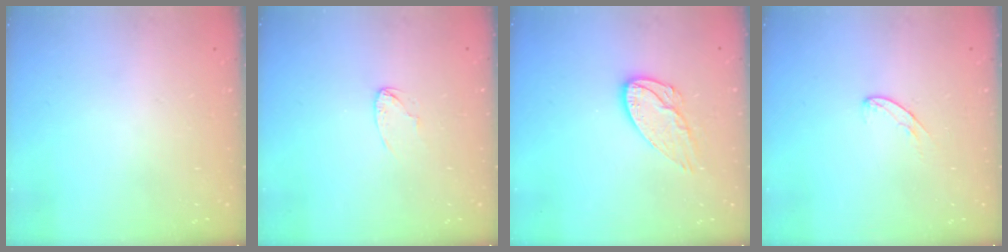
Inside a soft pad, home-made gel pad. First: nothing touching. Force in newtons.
{"total": 2.5, "press": 2.5, "slide": 0.2}
{"total": 11.6, "press": 11.6, "slide": 0.9}
{"total": 5.4, "press": 5.4, "slide": 0.4}